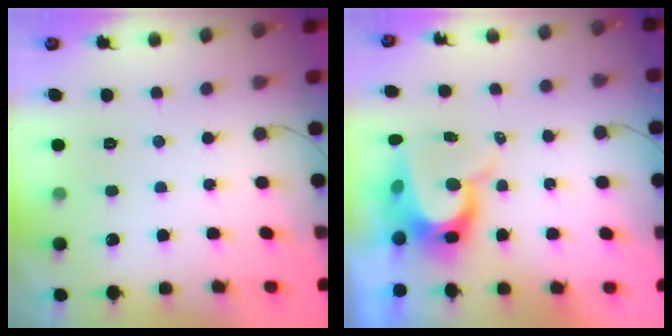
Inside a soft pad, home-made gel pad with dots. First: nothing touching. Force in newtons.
{"total": 9.7, "press": 9.7, "slide": 1.0}